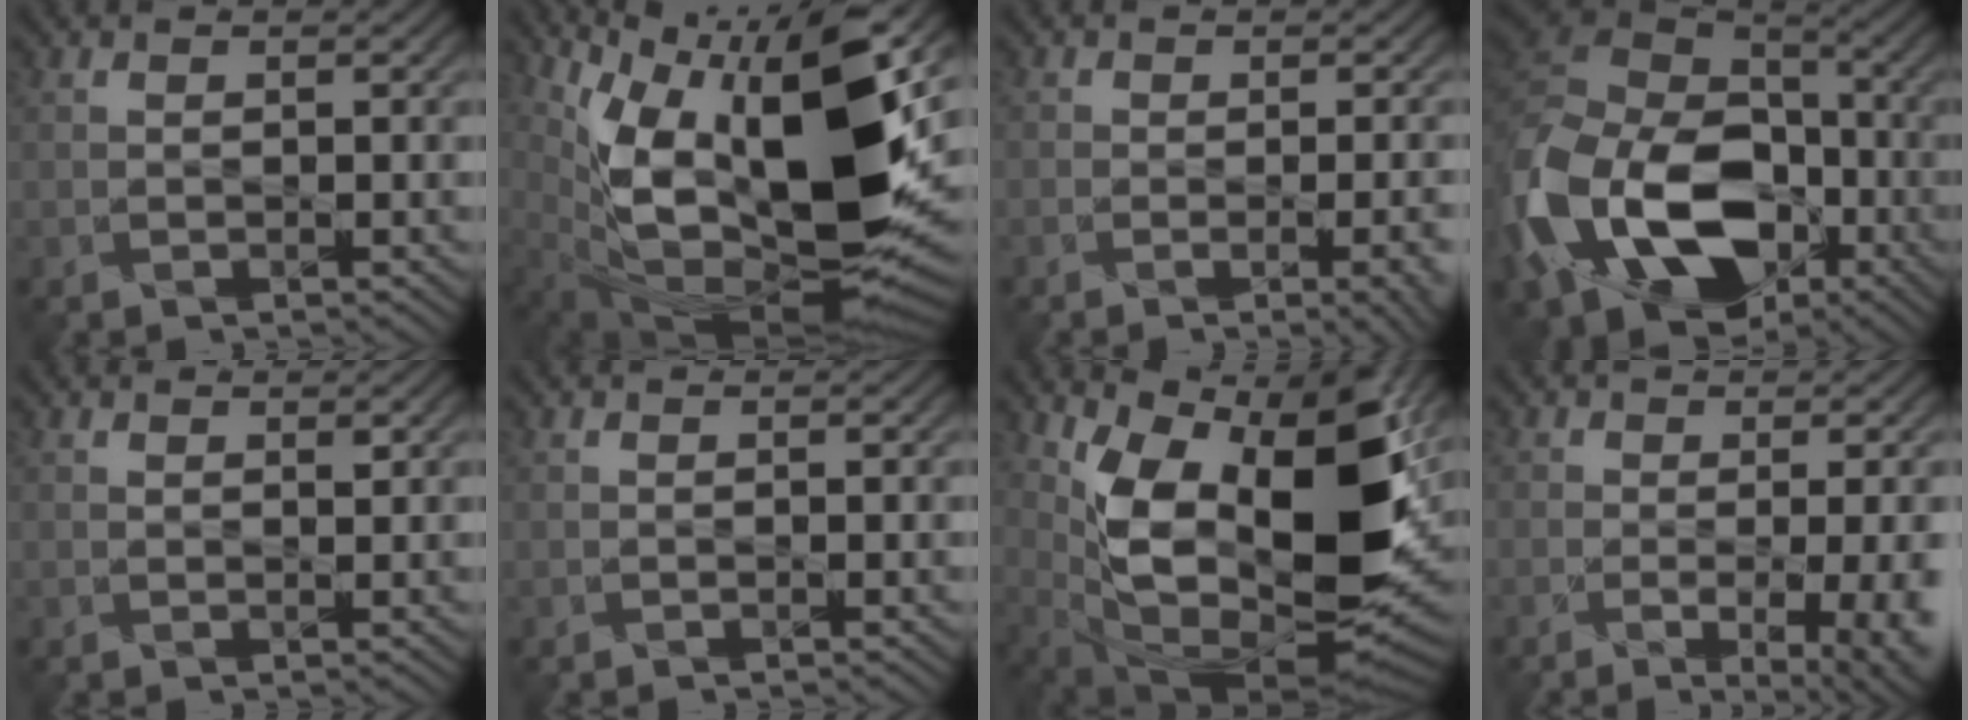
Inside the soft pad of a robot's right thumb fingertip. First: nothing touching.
{"total": 17.6, "force": [3.4, 7.7, 15.4], "torque": [-0.250, -0.001, 0.068]}
{"total": 5.3, "force": [-2.3, 2.1, 4.2], "torque": [-0.029, -0.004, -0.021]}
{"total": 19.3, "force": [-7.0, 14.3, 10.9], "torque": [-0.282, -0.025, -0.130]}
{"total": 1.0, "force": [0.9, 0.2, 0.0], "torque": [0.001, -0.004, 0.017]}
{"total": 0.0}
{"total": 15.2, "force": [3.2, 7.6, 12.8], "torque": [-0.211, -0.019, 0.065]}
{"total": 9.5, "force": [-2.5, 4.1, 8.2], "torque": [-0.071, -0.006, -0.016]}